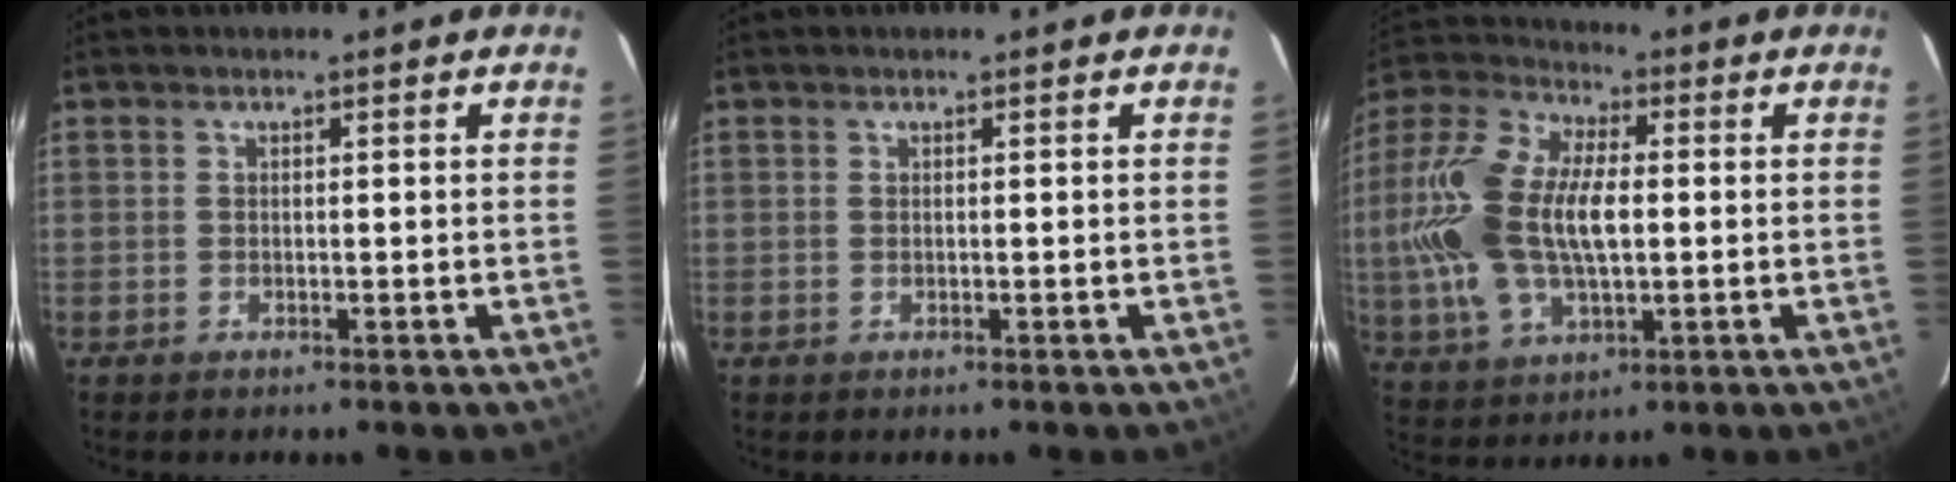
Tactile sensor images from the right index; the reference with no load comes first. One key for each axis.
{"total": 0.0}
{"total": 18.2, "fx": -0.1, "fy": 9.5, "fz": 15.4, "tx": -0.332, "ty": 0.014, "tz": -0.003}